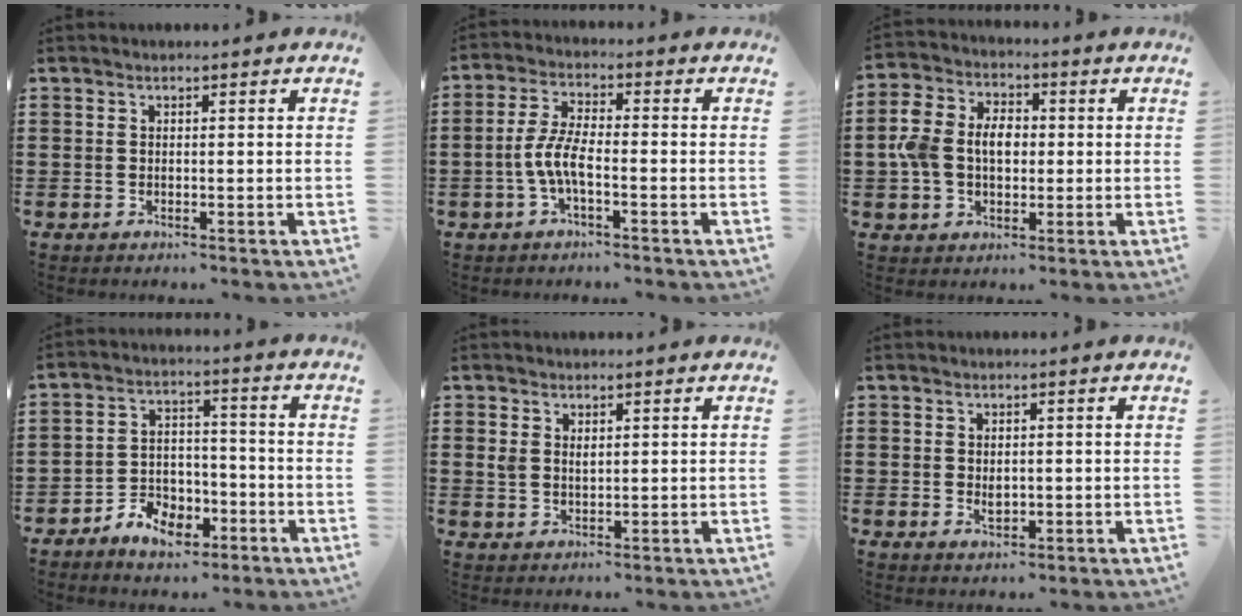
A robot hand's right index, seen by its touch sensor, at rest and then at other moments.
{"total": 5.4, "force": [-1.9, 1.6, 4.8], "torque": [-0.118, -0.008, -0.044]}
{"total": 7.1, "force": [-0.2, 5.4, 4.6], "torque": [-0.127, 0.007, -0.013]}
{"total": 5.9, "force": [-3.9, 3.7, 2.3], "torque": [-0.048, 0.017, -0.074]}
{"total": 1.8, "force": [0.9, 1.2, 1.0], "torque": [-0.022, 0.005, 0.017]}
{"total": 1.7, "force": [0.1, 1.1, 1.3], "torque": [-0.019, 0.001, 0.000]}